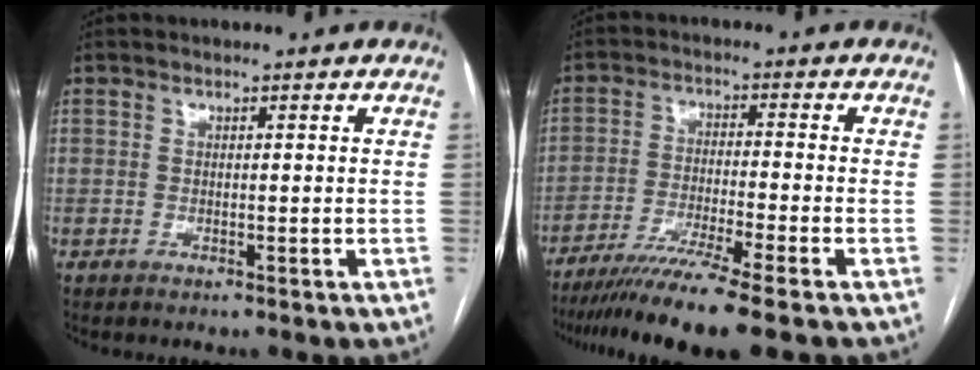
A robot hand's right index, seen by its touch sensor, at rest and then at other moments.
{"total": 11.9, "force": [-9.4, -1.8, 7.0], "torque": [-0.109, -0.035, -0.152]}